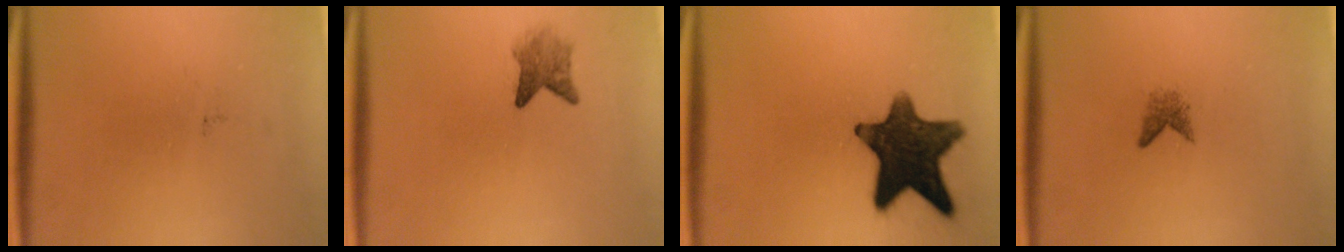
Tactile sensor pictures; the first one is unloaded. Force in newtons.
{"total": 2.8}
{"total": 13.8}
{"total": 1.3}